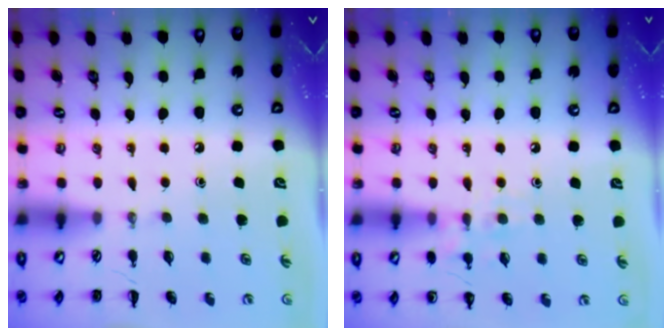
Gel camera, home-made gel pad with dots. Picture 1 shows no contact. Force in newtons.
{"total": 7.4, "press": 7.3, "slide": 1.0}